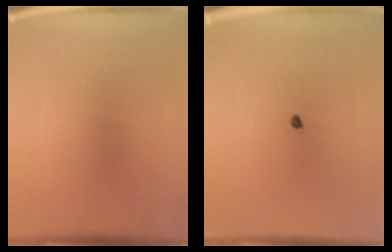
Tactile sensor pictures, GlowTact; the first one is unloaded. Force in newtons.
{"total": 0.7}